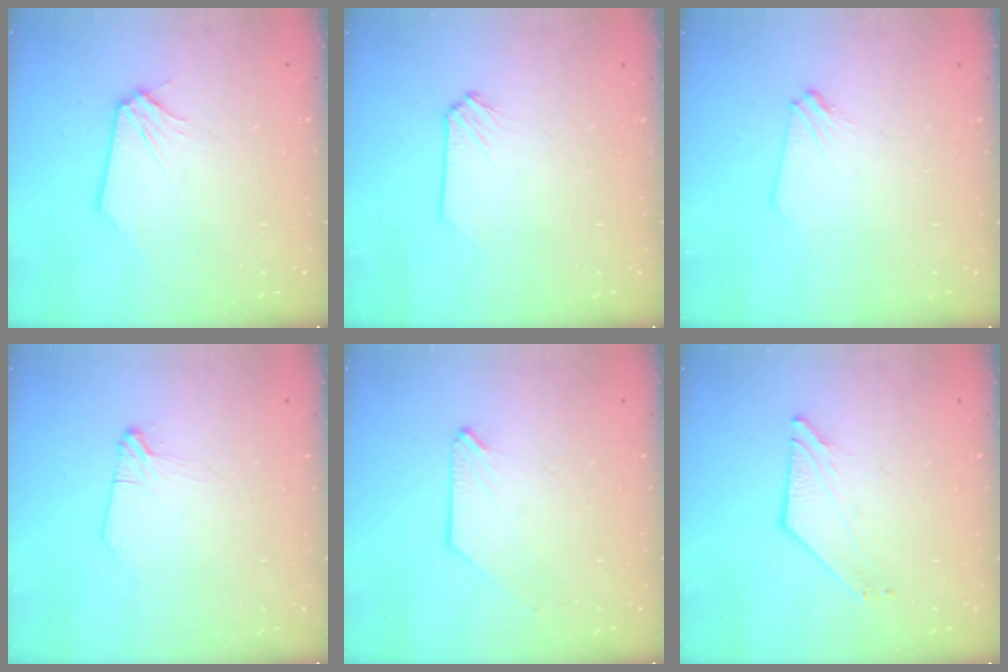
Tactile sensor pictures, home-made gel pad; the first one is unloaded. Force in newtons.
{"total": 0.0}
{"total": 1.6, "press": 1.6, "slide": 0.3}
{"total": 2.0, "press": 2.0, "slide": 0.4}
{"total": 0.7, "press": 0.7, "slide": 0.1}
{"total": 2.7, "press": 2.7, "slide": 0.3}